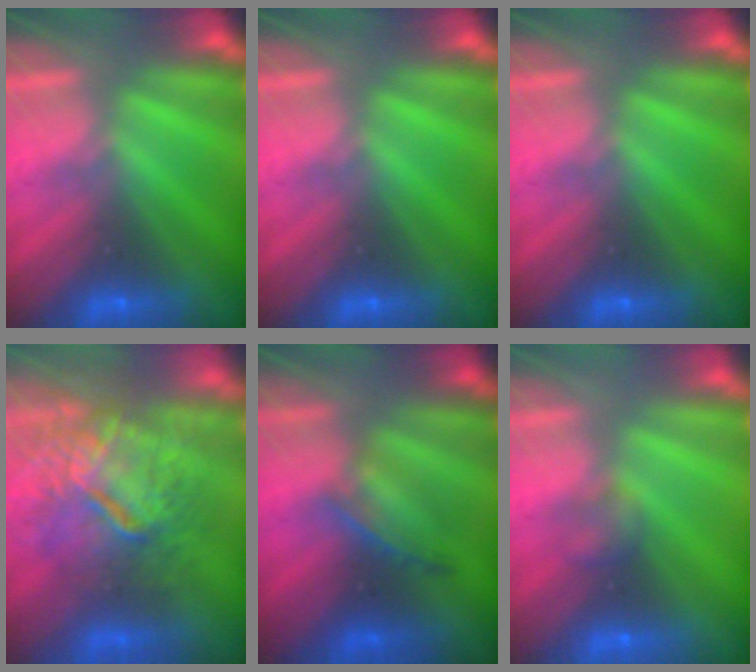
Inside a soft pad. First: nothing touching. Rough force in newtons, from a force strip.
{"total": 0.0}
{"total": 0.0}
{"total": 7.4}
{"total": 3.6}
{"total": 1.2}